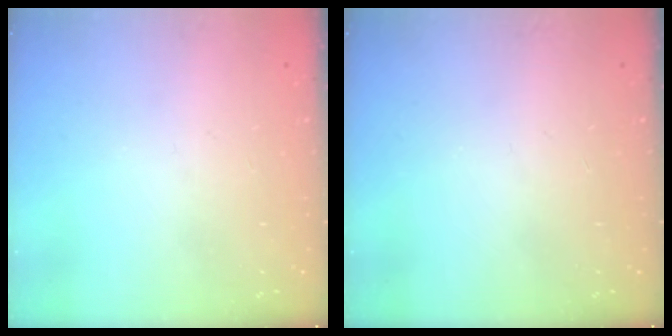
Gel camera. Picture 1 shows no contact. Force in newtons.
{"total": 0.0}